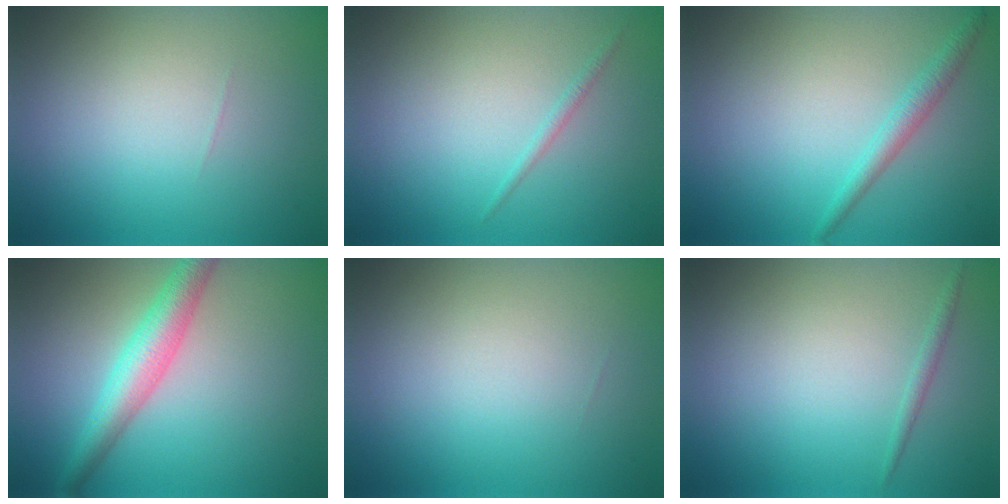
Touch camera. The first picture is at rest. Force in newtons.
{"total": 0.7, "press": 0.7, "slide": 0.0}
{"total": 1.9, "press": 1.9, "slide": 0.1}
{"total": 4.5, "press": 4.5, "slide": 0.1}
{"total": 0.0}
{"total": 0.8, "press": 0.8, "slide": 0.1}